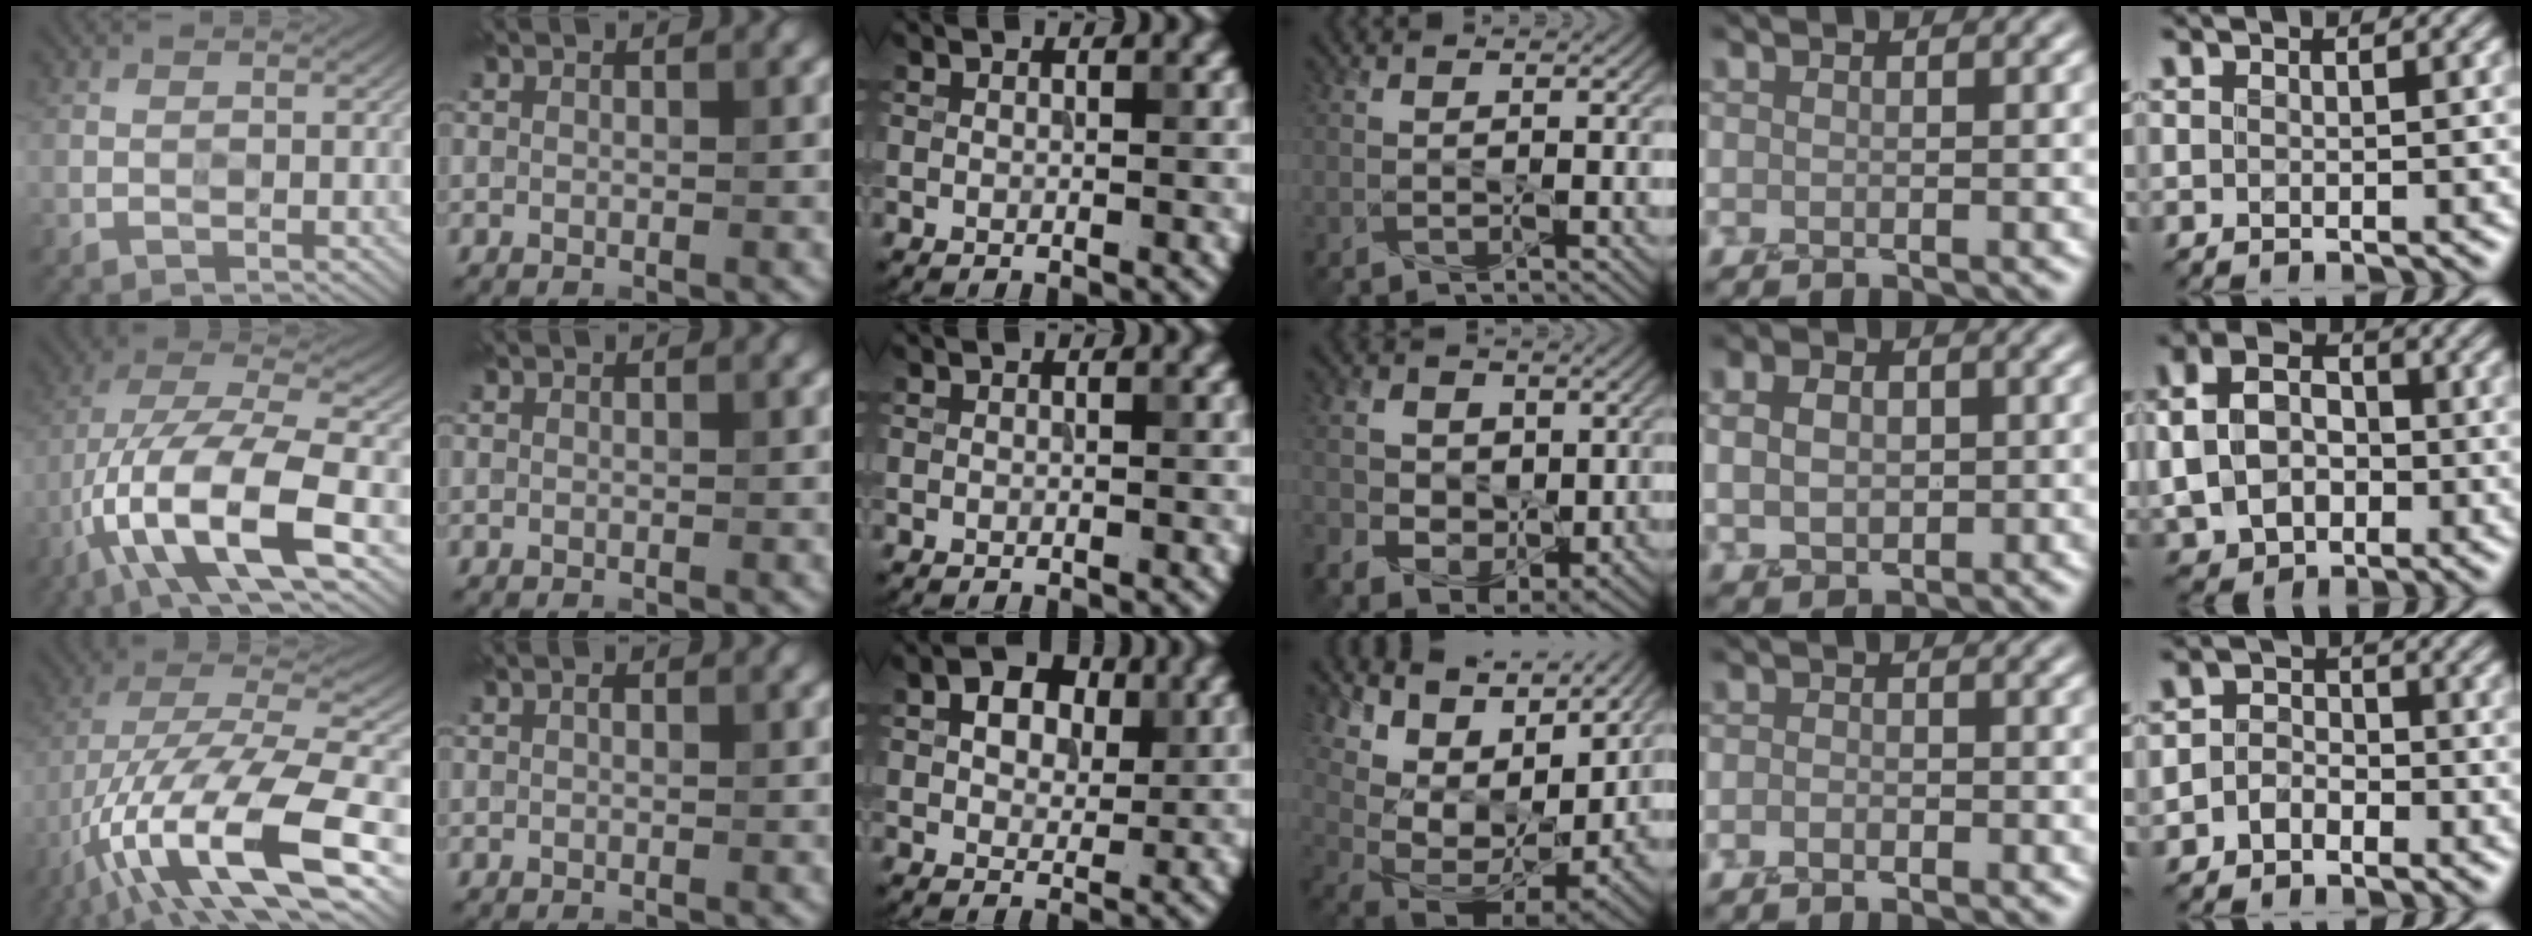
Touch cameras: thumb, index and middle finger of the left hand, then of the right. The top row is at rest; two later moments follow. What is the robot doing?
{"motion": "wipe", "object": "whiteboard"}